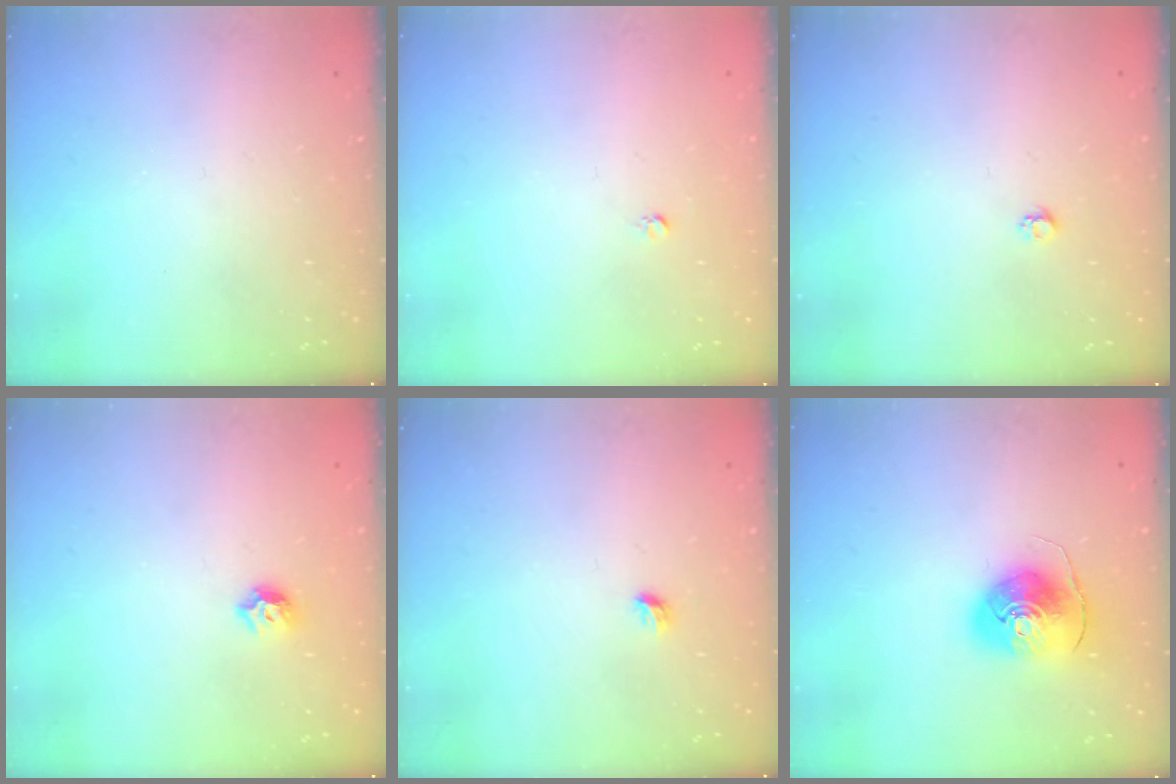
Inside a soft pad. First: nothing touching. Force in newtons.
{"total": 2.5, "press": 2.5, "slide": 0.2}
{"total": 3.2, "press": 3.2, "slide": 0.3}
{"total": 5.2, "press": 5.1, "slide": 0.9}
{"total": 3.7, "press": 3.6, "slide": 0.8}
{"total": 10.2, "press": 10.1, "slide": 1.1}